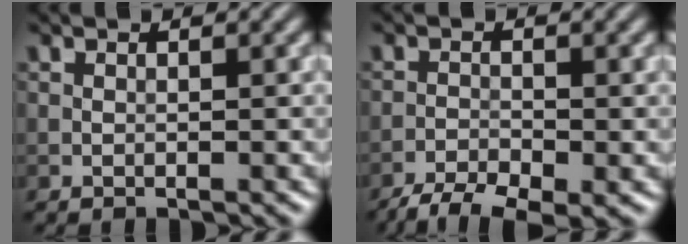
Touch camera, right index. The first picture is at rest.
{"total": 4.9, "force": [-3.6, 1.4, 3.0], "torque": [-0.052, -0.006, -0.066]}